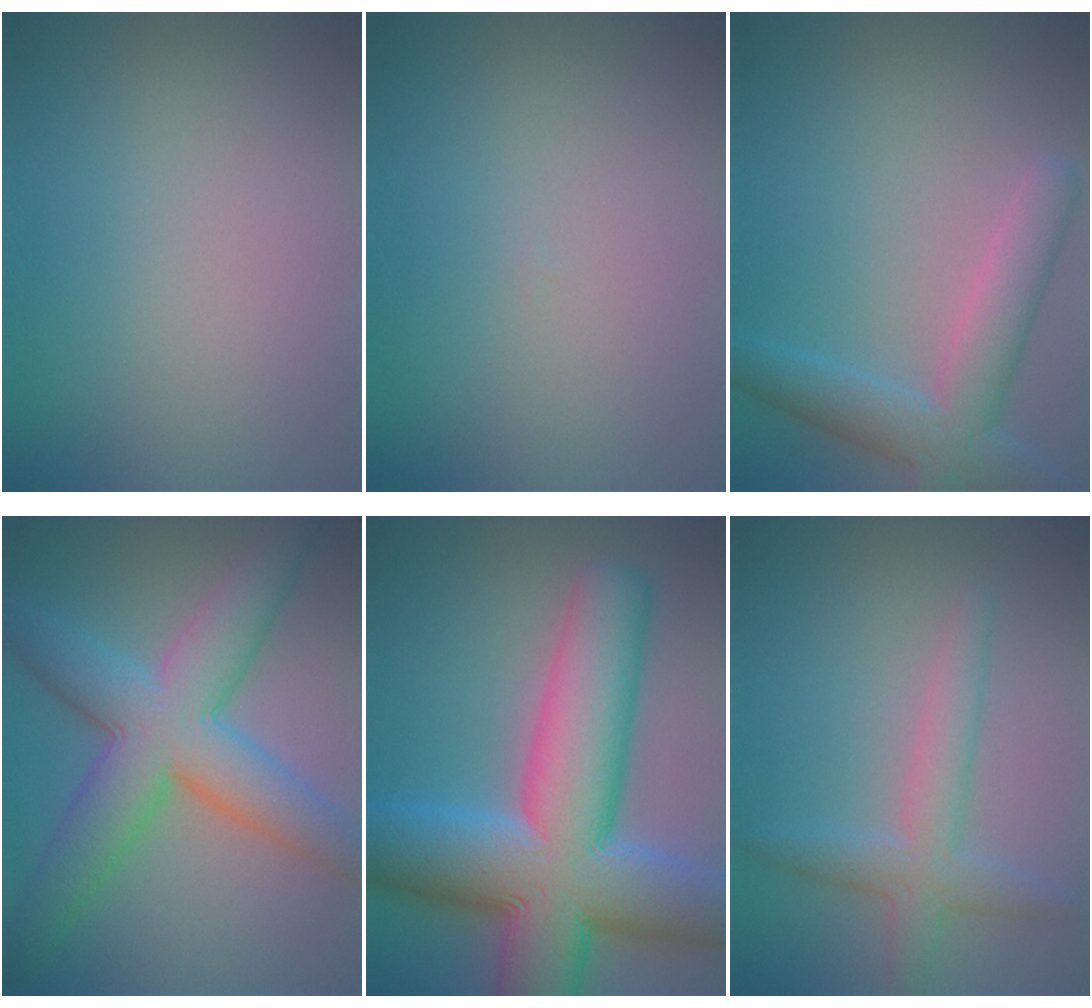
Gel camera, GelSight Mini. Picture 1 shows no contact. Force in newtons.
{"total": 0.0}
{"total": 5.3, "press": 5.3, "slide": 0.3}
{"total": 9.4, "press": 9.4, "slide": 0.1}
{"total": 15.9, "press": 15.9, "slide": 0.7}
{"total": 2.8, "press": 2.8, "slide": 0.2}